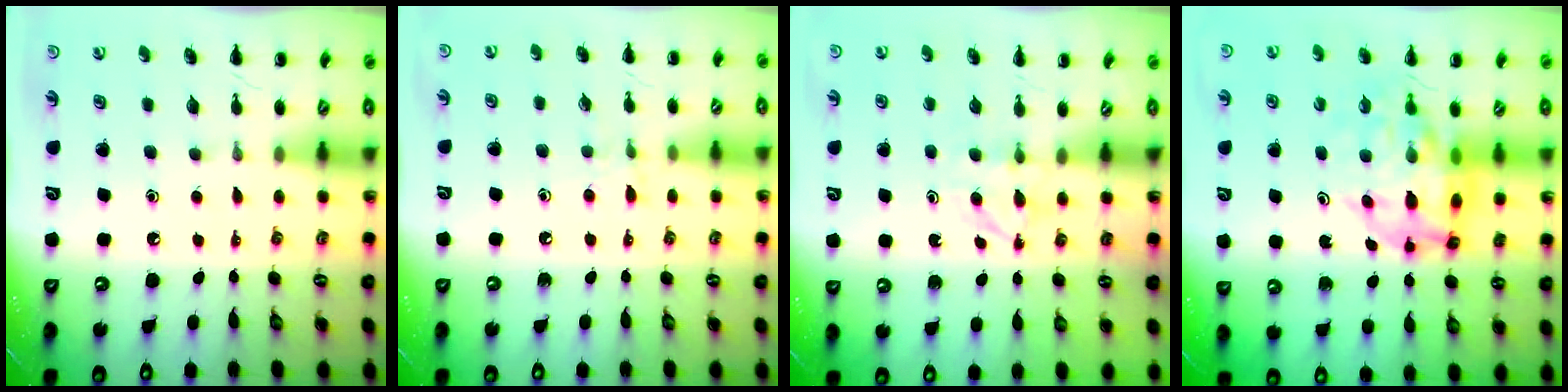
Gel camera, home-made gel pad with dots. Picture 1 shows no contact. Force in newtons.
{"total": 5.6, "press": 5.3, "slide": 1.6}
{"total": 3.3, "press": 3.1, "slide": 1.3}
{"total": 13.9, "press": 13.4, "slide": 3.8}